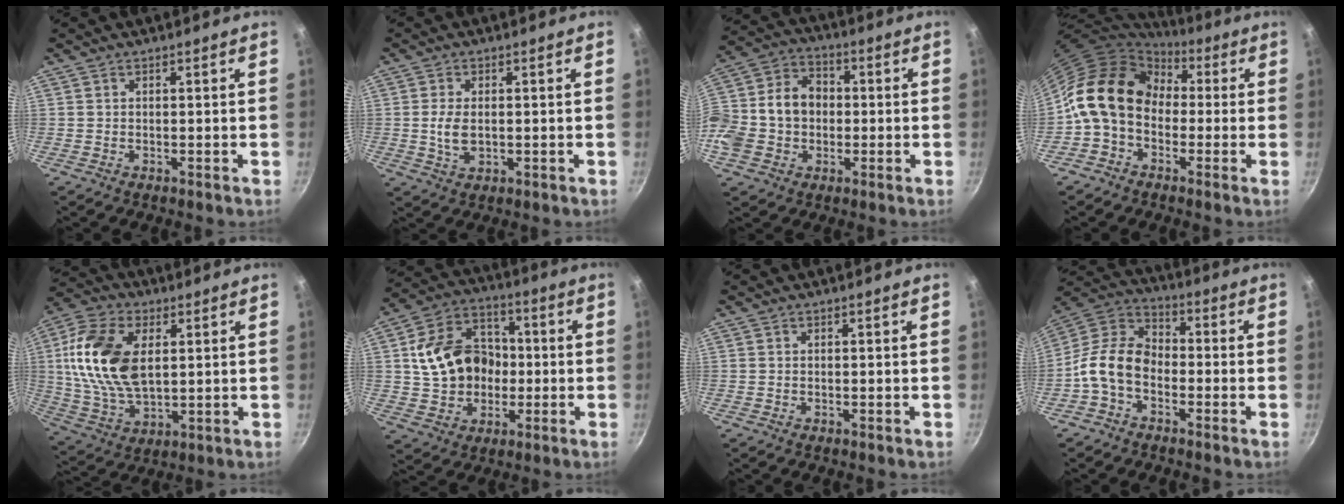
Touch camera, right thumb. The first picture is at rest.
{"total": 4.9, "force": [-0.1, 2.8, 4.0], "torque": [-0.078, 0.000, 0.001]}
{"total": 16.5, "force": [-1.3, 13.1, 9.9], "torque": [-0.182, 0.042, -0.033]}
{"total": 14.8, "force": [0.5, 11.6, 9.2], "torque": [-0.134, 0.036, -0.015]}
{"total": 17.9, "force": [3.4, 10.6, 14.0], "torque": [-0.260, -0.003, 0.066]}
{"total": 16.0, "force": [0.4, 12.8, 9.5], "torque": [-0.133, 0.035, 0.008]}
{"total": 0.0}
{"total": 11.1, "force": [-3.6, 7.4, 7.4], "torque": [-0.119, 0.045, -0.095]}